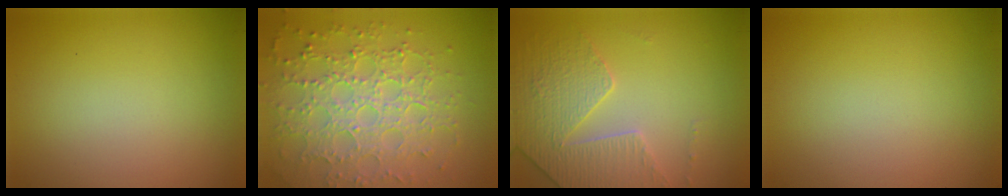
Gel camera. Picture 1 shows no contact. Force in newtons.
{"total": 7.9, "press": 5.7, "slide": 5.4}
{"total": 3.9, "press": 3.8, "slide": 0.9}
{"total": 0.0}